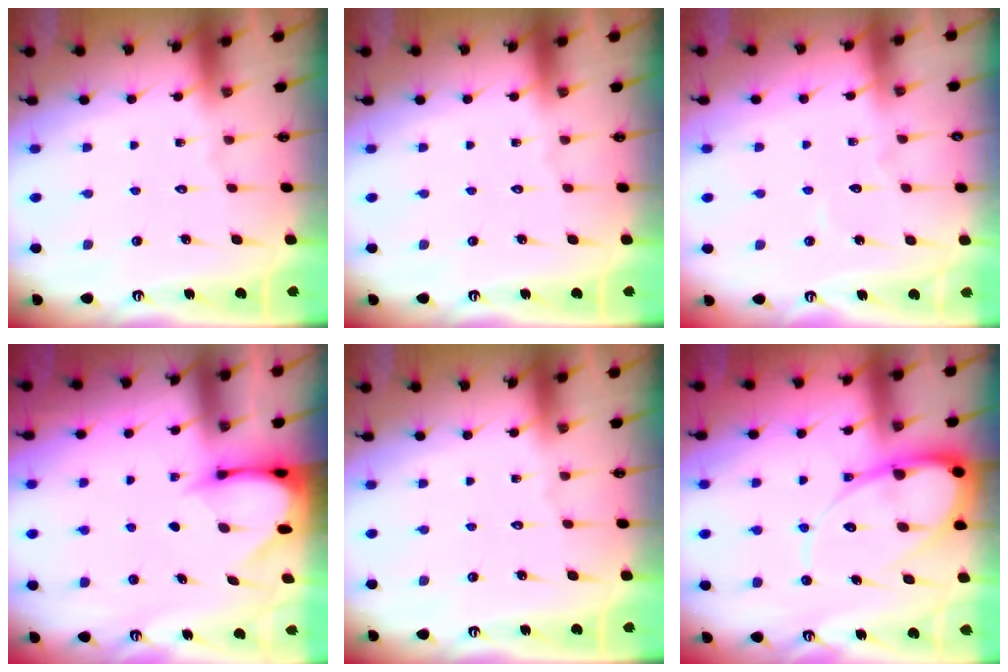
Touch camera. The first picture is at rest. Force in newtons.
{"total": 0.0}
{"total": 3.1, "press": 3.1, "slide": 0.3}
{"total": 3.4, "press": 3.4, "slide": 0.3}
{"total": 0.0}
{"total": 13.3, "press": 13.3, "slide": 1.2}